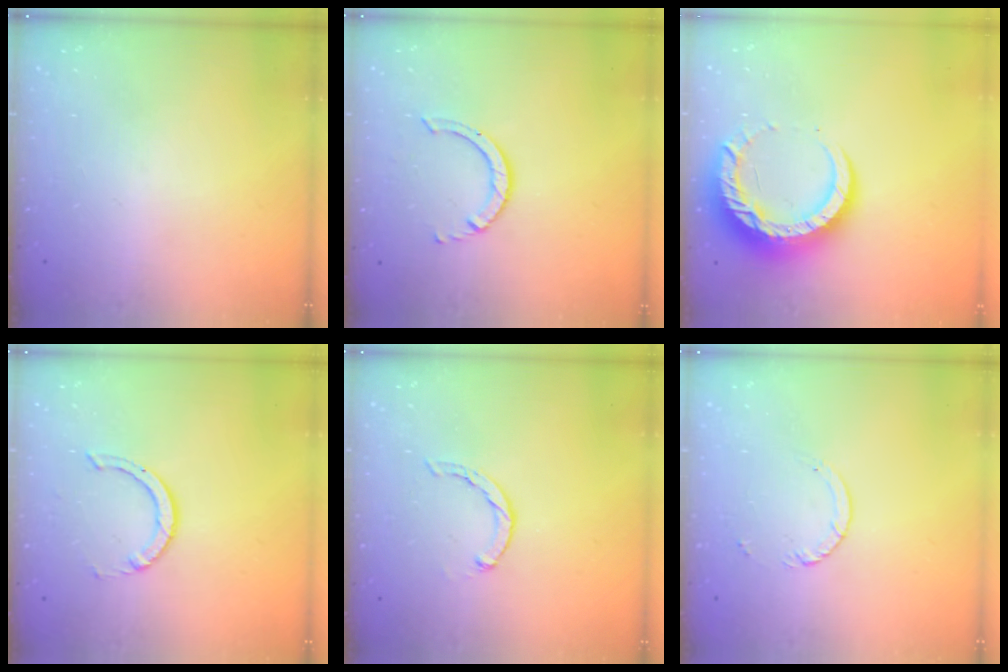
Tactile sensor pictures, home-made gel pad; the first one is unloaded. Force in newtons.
{"total": 3.6, "press": 3.6, "slide": 0.6}
{"total": 13.5, "press": 13.4, "slide": 1.5}
{"total": 2.8, "press": 2.8, "slide": 0.2}
{"total": 1.1, "press": 1.1, "slide": 0.2}
{"total": 3.9, "press": 3.9, "slide": 0.4}